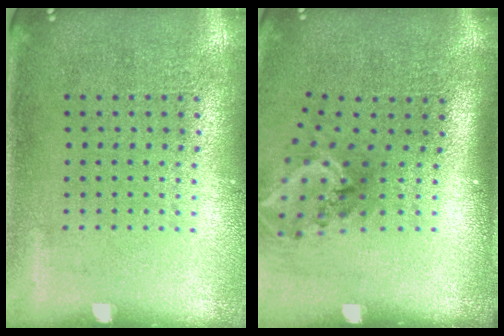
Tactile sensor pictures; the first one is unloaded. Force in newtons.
{"total": 2.1, "press": 1.3, "slide": 1.6}